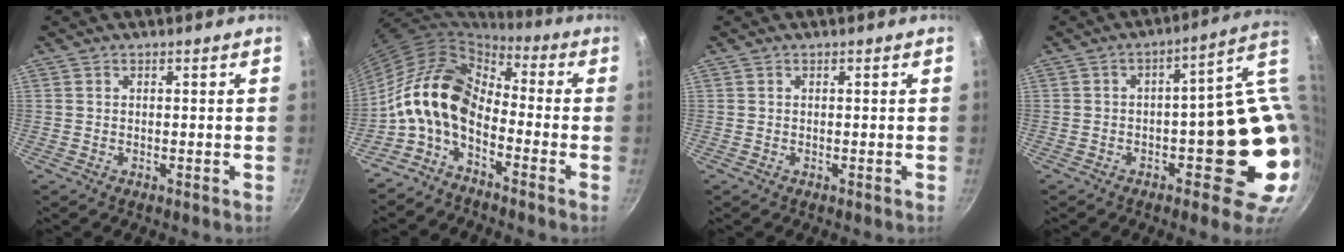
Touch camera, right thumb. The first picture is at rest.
{"total": 12.6, "force": [-3.0, 7.7, 9.6], "torque": [-0.163, 0.041, -0.076]}
{"total": 0.0}
{"total": 16.1, "force": [0.4, 6.6, 14.6], "torque": [-0.130, 0.002, 0.018]}